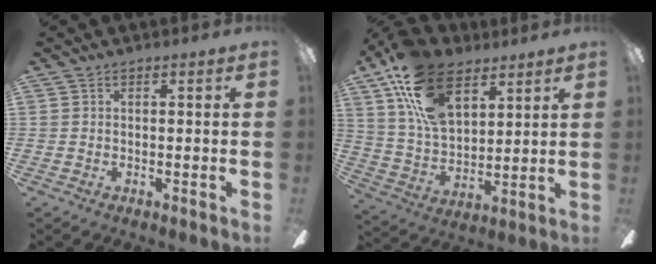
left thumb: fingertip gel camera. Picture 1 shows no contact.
{"total": 20.4, "force": [11.0, 11.6, 12.7], "torque": [-0.243, -0.035, 0.200]}